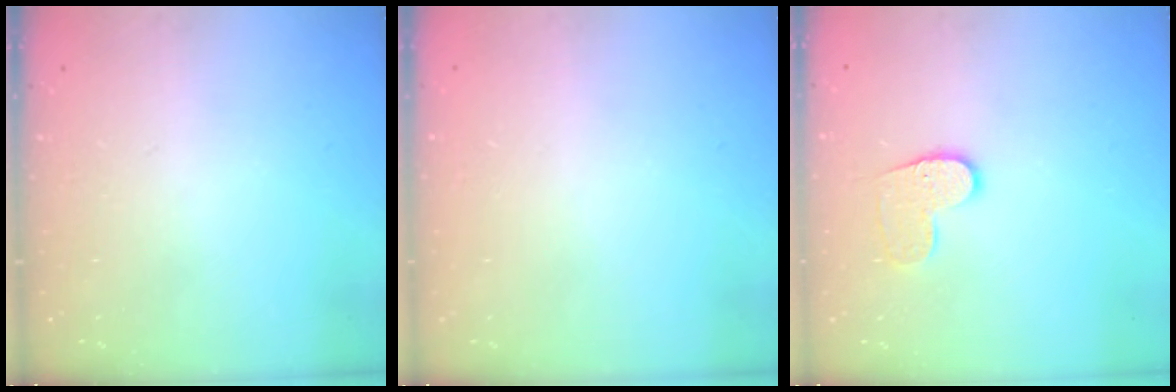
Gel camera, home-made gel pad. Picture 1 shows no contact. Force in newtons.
{"total": 0.6, "press": 0.5, "slide": 0.2}
{"total": 9.2, "press": 9.2, "slide": 0.3}